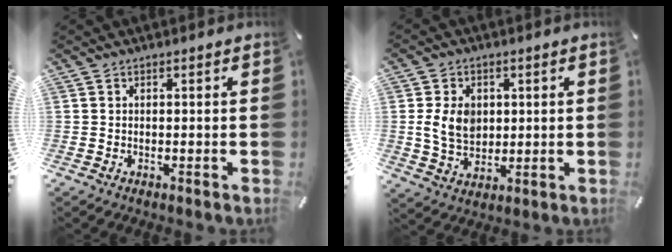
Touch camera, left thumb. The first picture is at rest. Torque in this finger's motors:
{"motor_torque": [0.14, 0.16, 0.83, -0.16, 0.15]}